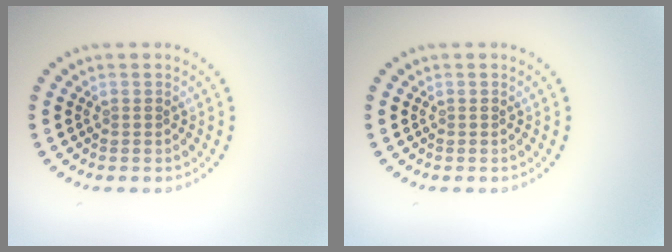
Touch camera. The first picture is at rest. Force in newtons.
{"total": 0.0}